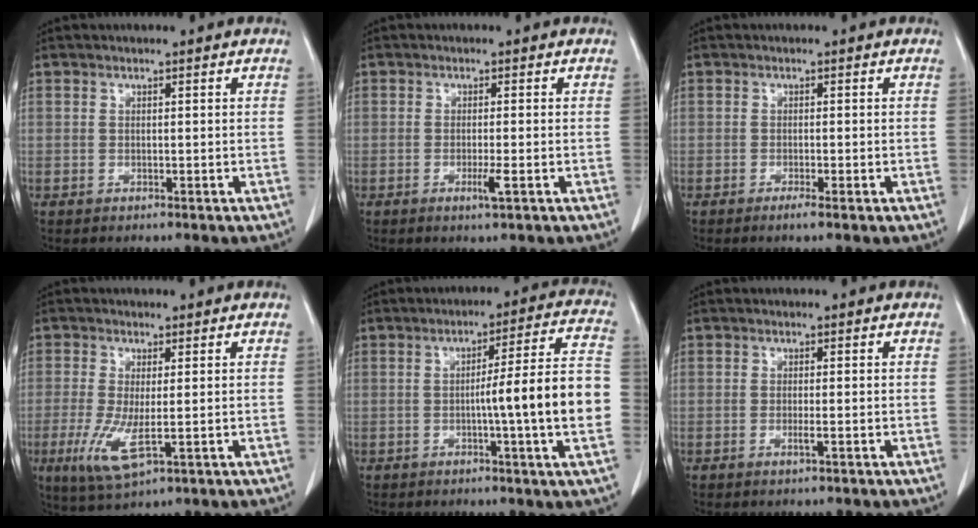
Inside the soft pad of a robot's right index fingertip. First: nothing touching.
{"total": 2.0, "force": [-0.8, -0.2, 1.8], "torque": [-0.031, -0.006, -0.016]}
{"total": 1.4, "force": [-0.9, -0.2, 1.1], "torque": [-0.019, -0.001, -0.015]}
{"total": 6.5, "force": [-1.6, 1.4, 6.2], "torque": [-0.131, -0.020, -0.025]}
{"total": 12.9, "force": [-2.1, -1.0, 12.7], "torque": [-0.176, 0.013, -0.036]}
{"total": 1.0, "force": [-0.5, -0.2, 0.9], "torque": [-0.018, -0.003, -0.009]}